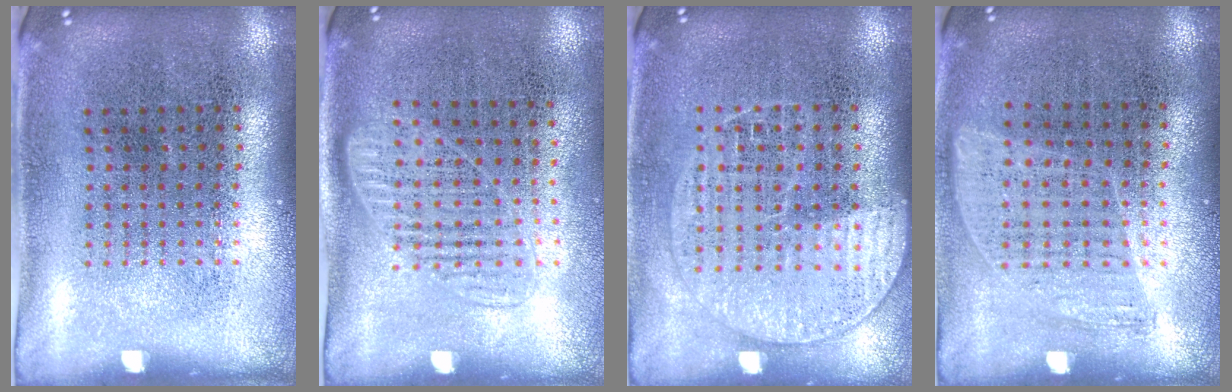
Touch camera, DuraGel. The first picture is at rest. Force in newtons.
{"total": 1.2, "press": 1.0, "slide": 0.6}
{"total": 1.4, "press": 1.3, "slide": 0.5}
{"total": 0.5, "press": 0.4, "slide": 0.4}